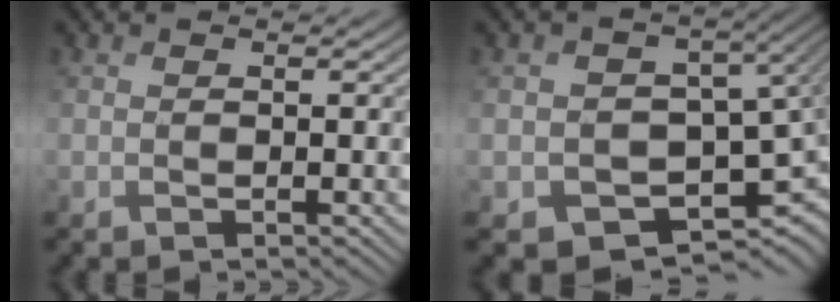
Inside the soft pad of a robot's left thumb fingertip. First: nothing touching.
{"total": 10.3, "force": [-1.9, 8.2, 5.9], "torque": [-0.103, -0.051, -0.026]}